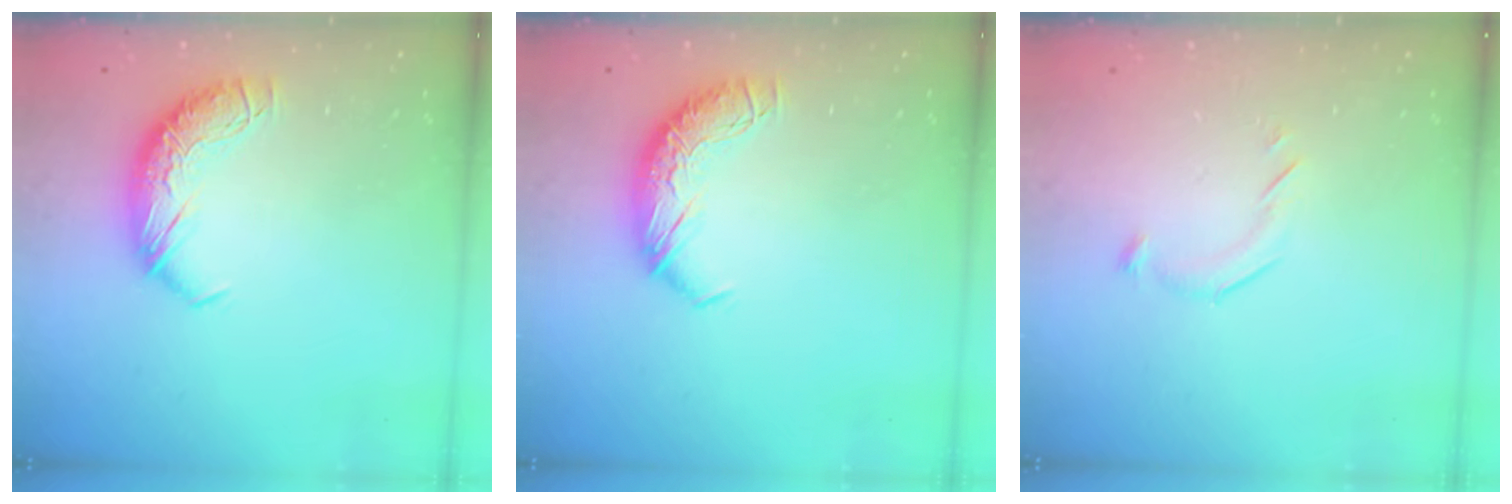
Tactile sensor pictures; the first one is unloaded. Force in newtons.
{"total": 0.0}
{"total": 6.5, "press": 6.4, "slide": 0.7}